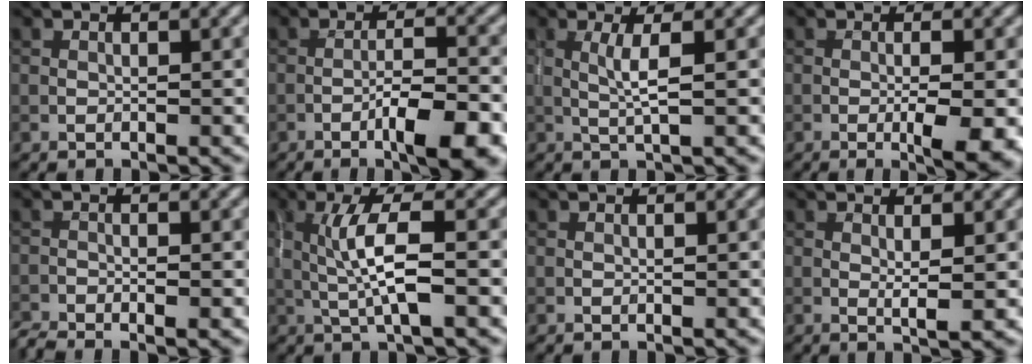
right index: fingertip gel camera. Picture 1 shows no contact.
{"total": 6.1, "force": [-3.2, 1.1, 5.1], "torque": [-0.082, 0.009, -0.050]}
{"total": 2.2, "force": [0.3, 0.1, 2.2], "torque": [-0.048, 0.002, 0.006]}
{"total": 4.1, "force": [-1.2, 0.6, 3.9], "torque": [-0.063, -0.004, -0.016]}
{"total": 2.3, "force": [-1.9, 0.2, 1.3], "torque": [-0.031, -0.007, -0.041]}
{"total": 4.7, "force": [0.0, 0.9, 4.7], "torque": [-0.096, 0.004, -0.003]}
{"total": 0.0}
{"total": 1.6, "force": [0.3, 0.1, 1.6], "torque": [-0.029, -0.004, 0.004]}